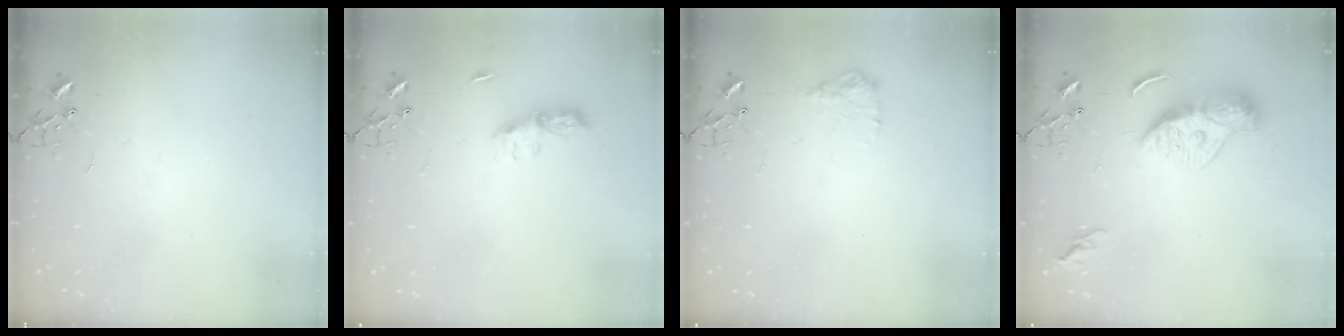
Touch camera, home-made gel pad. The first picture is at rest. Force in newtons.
{"total": 7.4, "press": 7.4, "slide": 0.4}
{"total": 9.6, "press": 9.6, "slide": 0.3}
{"total": 11.6, "press": 11.6, "slide": 0.9}